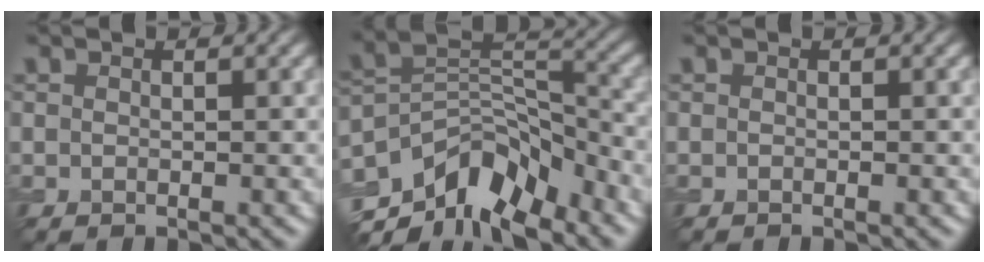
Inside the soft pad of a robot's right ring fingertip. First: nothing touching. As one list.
[{"total": 9.0, "force": [-5.9, 4.4, 5.3], "torque": [-0.073, 0.001, -0.113]}, {"total": 0.0}]